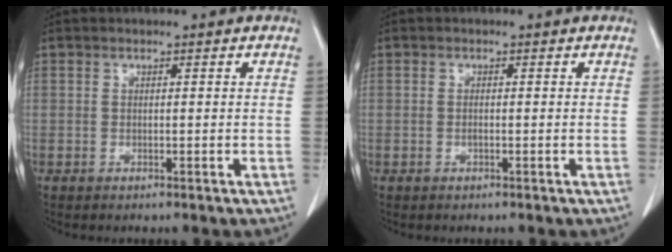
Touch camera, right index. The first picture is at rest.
{"total": 0.6, "force": [-0.2, 0.1, 0.6], "torque": [-0.015, 0.001, -0.001]}